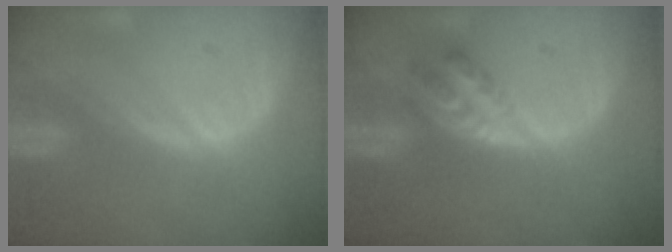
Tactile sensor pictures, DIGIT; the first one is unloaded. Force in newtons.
{"total": 4.5, "press": 3.8, "slide": 2.5}